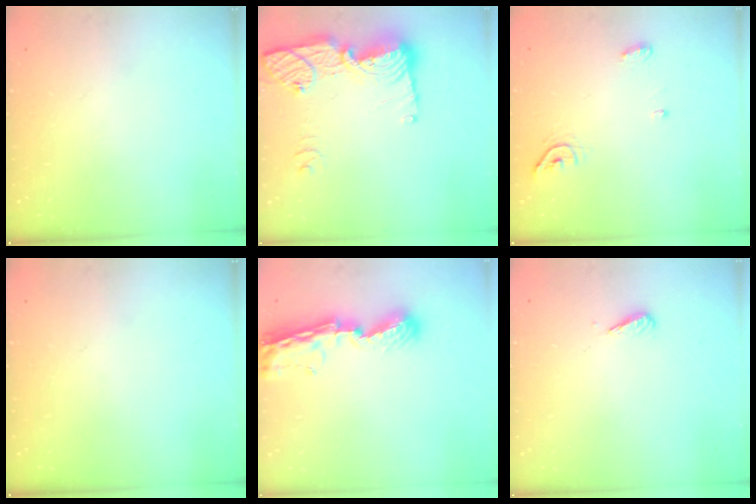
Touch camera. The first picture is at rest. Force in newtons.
{"total": 15.6, "press": 15.6, "slide": 1.3}
{"total": 5.2, "press": 5.2, "slide": 0.1}
{"total": 0.0}
{"total": 9.8, "press": 9.7, "slide": 1.0}
{"total": 2.7, "press": 2.7, "slide": 0.6}